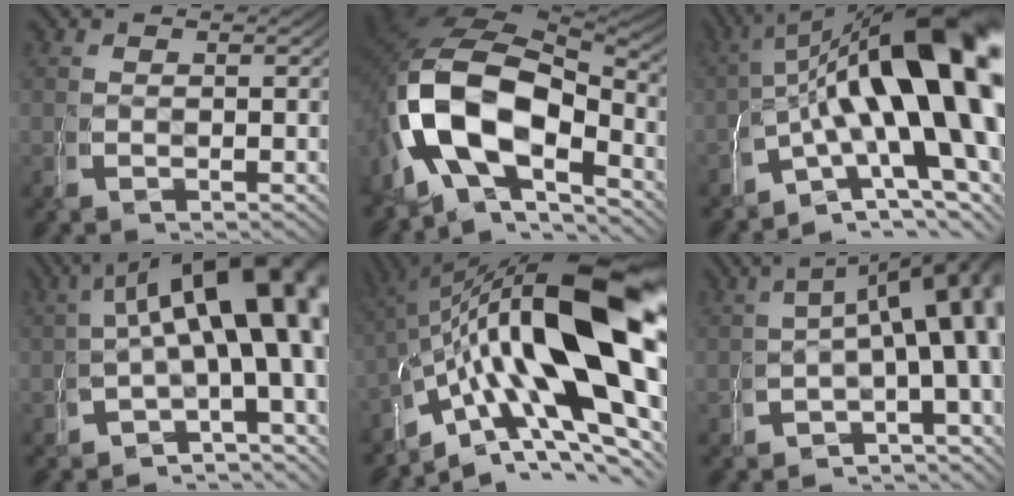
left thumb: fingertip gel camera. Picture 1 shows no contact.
{"total": 16.9, "force": [-1.6, 11.2, 12.6], "torque": [-0.272, -0.048, -0.007]}
{"total": 19.2, "force": [-0.9, 11.5, 15.3], "torque": [-0.221, -0.050, 0.006]}
{"total": 15.5, "force": [0.9, 9.2, 12.5], "torque": [-0.142, -0.007, 0.003]}
{"total": 23.2, "force": [0.8, 13.0, 19.2], "torque": [-0.284, -0.023, 0.015]}
{"total": 11.6, "force": [0.1, 7.0, 9.2], "torque": [-0.096, -0.008, -0.008]}